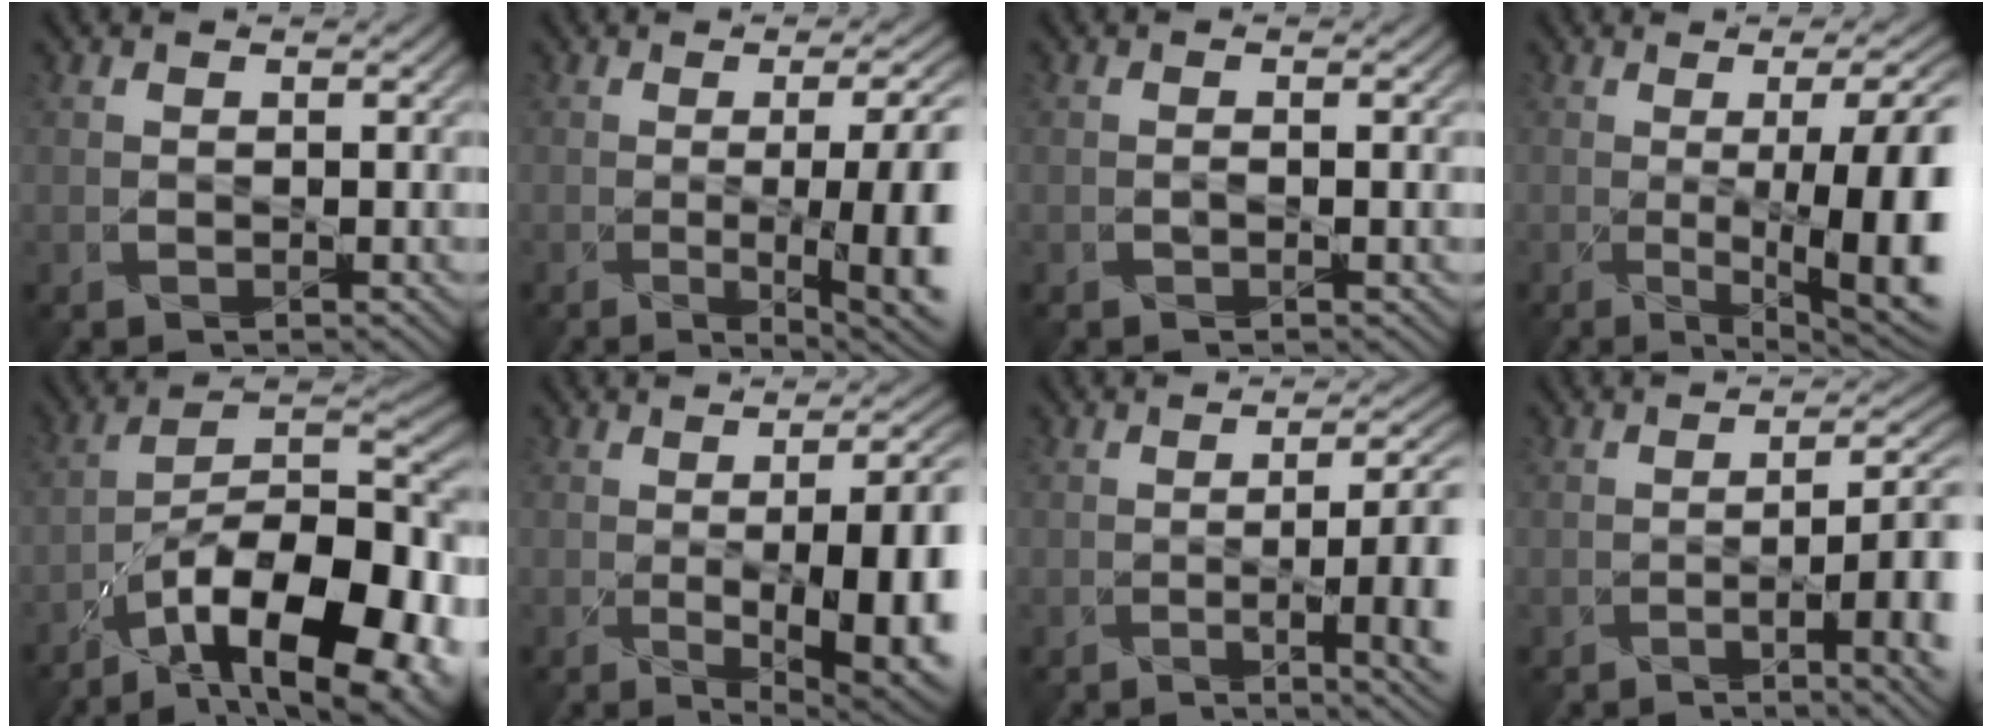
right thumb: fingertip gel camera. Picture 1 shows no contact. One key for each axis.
{"total": 14.9, "fx": -2.9, "fy": 5.1, "fz": 13.8, "tx": -0.150, "ty": 0.000, "tz": -0.036}
{"total": 1.3, "fx": -0.6, "fy": 0.2, "fz": 1.1, "tx": -0.025, "ty": 0.001, "tz": -0.014}
{"total": 16.0, "fx": -1.9, "fy": 5.4, "fz": 14.9, "tx": -0.183, "ty": 0.000, "tz": -0.020}
{"total": 19.1, "fx": -12.7, "fy": 6.9, "fz": 12.6, "tx": -0.178, "ty": -0.022, "tz": -0.202}
{"total": 15.9, "fx": -3.2, "fy": 6.3, "fz": 14.2, "tx": -0.176, "ty": -0.017, "tz": -0.029}
{"total": 11.1, "fx": -2.7, "fy": 3.6, "fz": 10.1, "tx": -0.106, "ty": 0.009, "tz": -0.043}
{"total": 10.5, "fx": -3.5, "fy": 3.2, "fz": 9.3, "tx": -0.114, "ty": 0.006, "tz": -0.053}